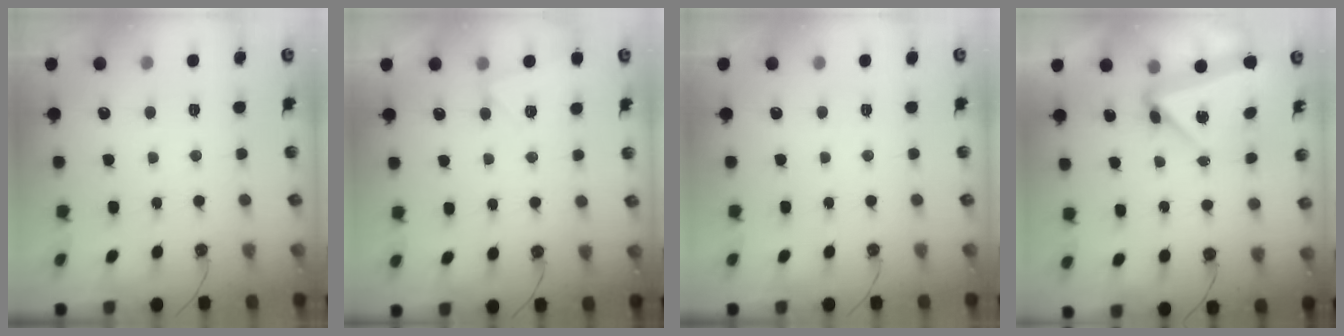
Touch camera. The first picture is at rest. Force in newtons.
{"total": 4.1, "press": 3.7, "slide": 1.7}
{"total": 1.3, "press": 0.5, "slide": 1.2}
{"total": 5.5, "press": 5.1, "slide": 2.0}